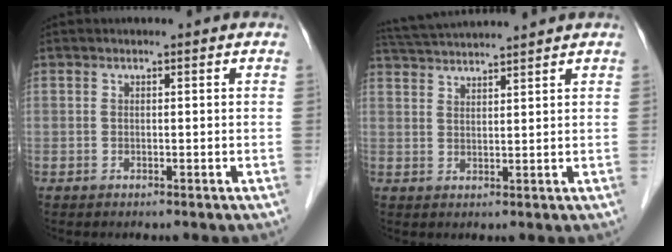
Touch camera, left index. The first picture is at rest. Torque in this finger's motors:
{"motor_torque": [-0.43, -0.97, 0.60, 0.16]}